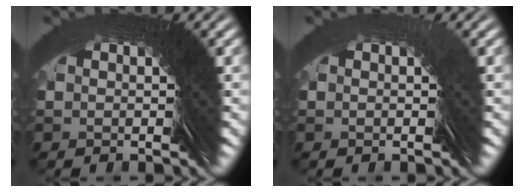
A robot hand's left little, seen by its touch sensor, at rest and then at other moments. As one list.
[{"total": 2.2, "force": [0.3, -0.8, -2.1], "torque": [0.031, 0.005, 0.005]}]